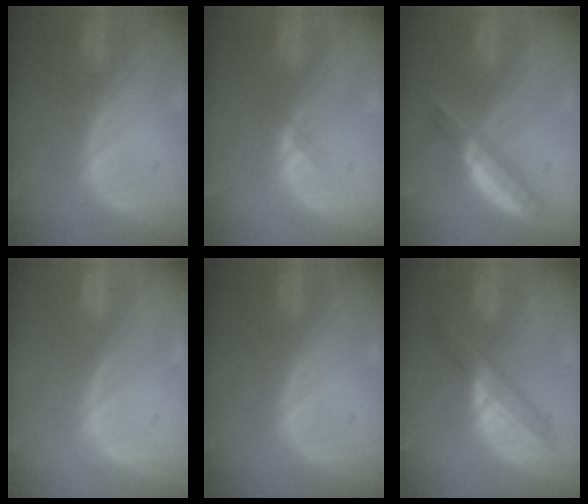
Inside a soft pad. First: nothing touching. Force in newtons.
{"total": 1.1, "press": 0.8, "slide": 0.7}
{"total": 5.2, "press": 5.1, "slide": 0.9}
{"total": 0.0}
{"total": 0.0}
{"total": 5.7, "press": 5.7, "slide": 0.3}